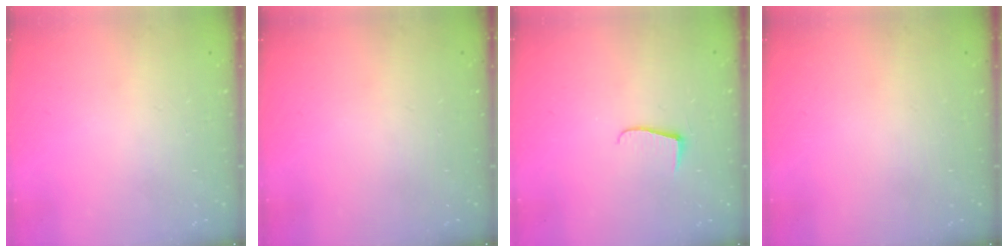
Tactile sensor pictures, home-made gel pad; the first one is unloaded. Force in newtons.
{"total": 0.0}
{"total": 5.1, "press": 5.0, "slide": 0.6}
{"total": 0.0}